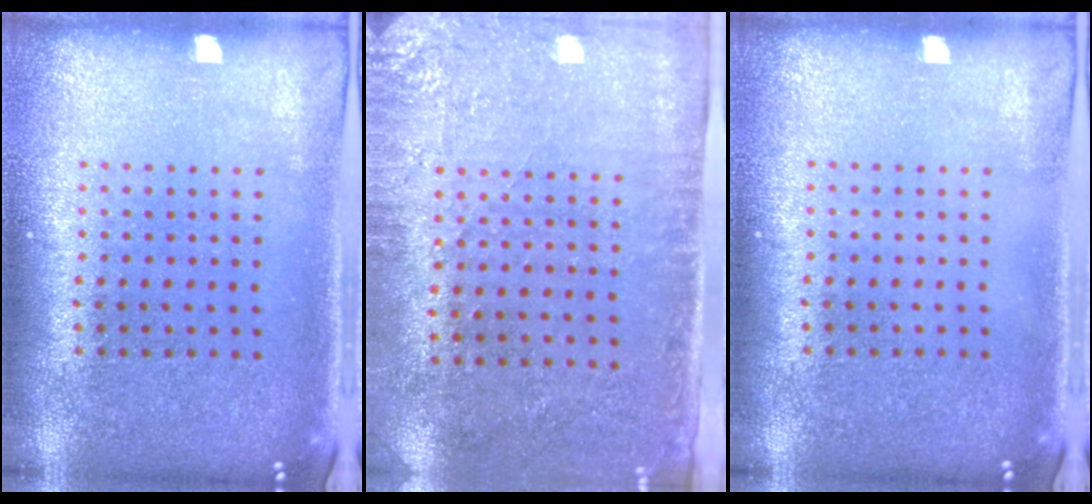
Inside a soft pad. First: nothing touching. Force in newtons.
{"total": 2.8, "press": 2.3, "slide": 1.6}
{"total": 0.0}